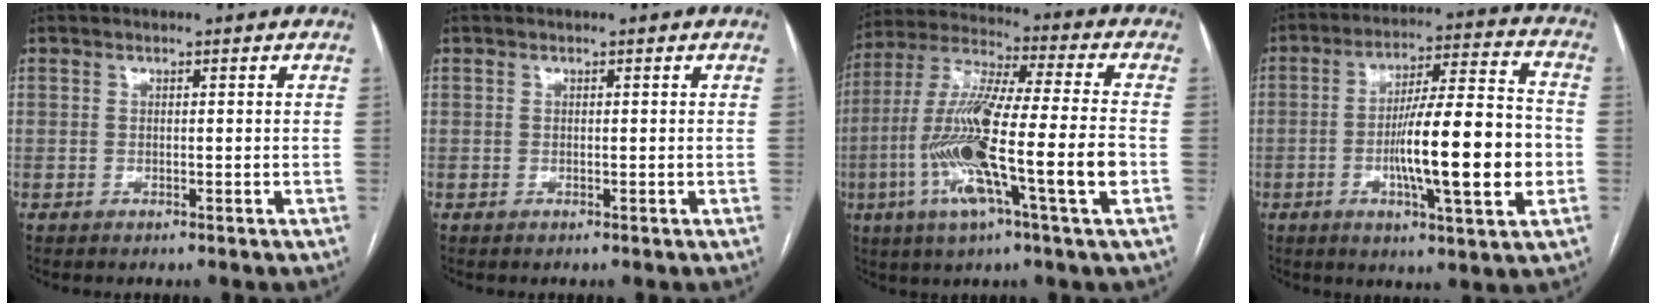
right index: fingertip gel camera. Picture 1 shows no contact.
{"total": 0.0}
{"total": 18.6, "force": [-4.9, 0.6, 17.9], "torque": [-0.347, -0.010, -0.093]}
{"total": 16.7, "force": [-3.1, 1.7, 16.3], "torque": [-0.264, 0.005, -0.049]}